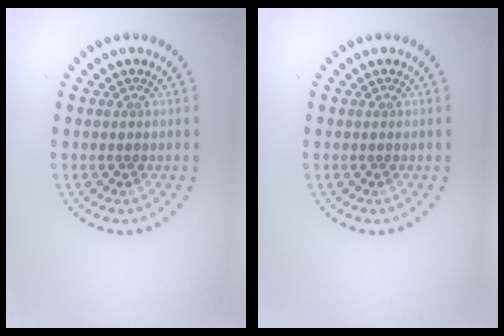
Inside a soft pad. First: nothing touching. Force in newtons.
{"total": 0.0}